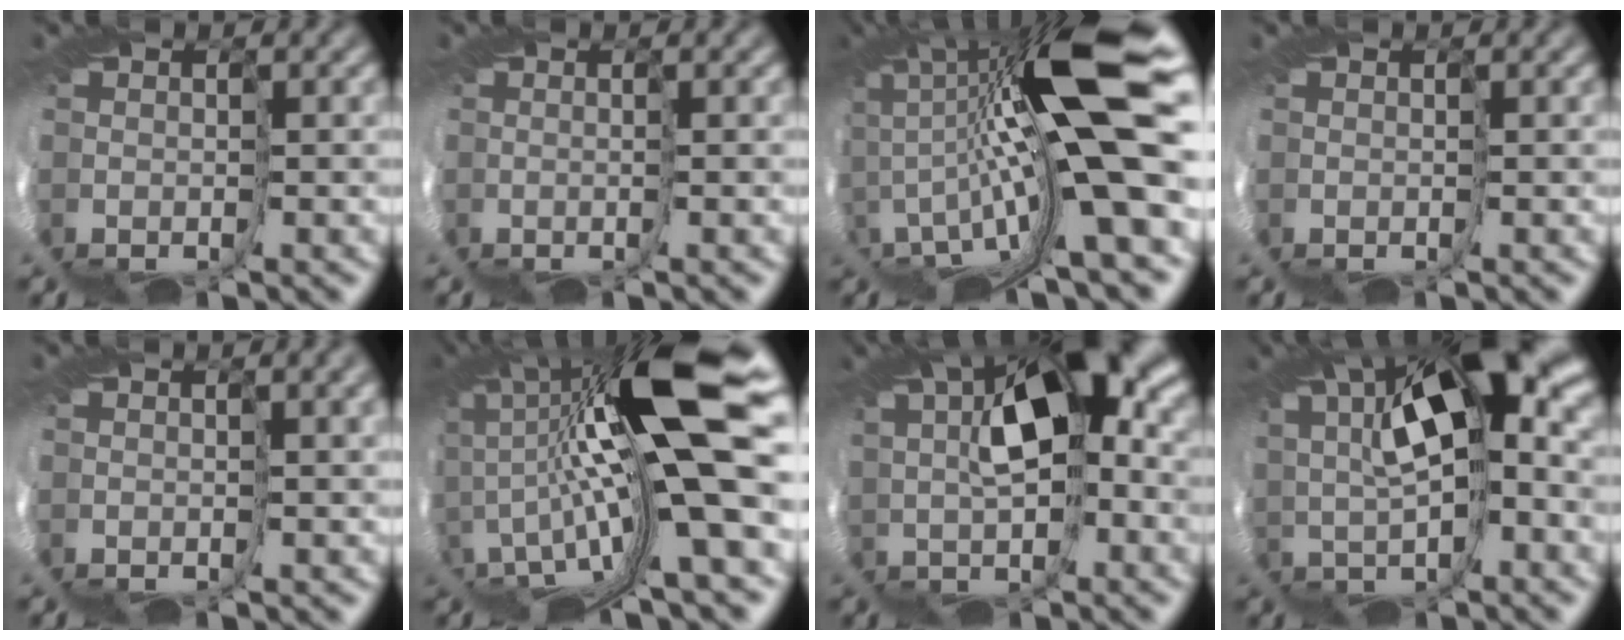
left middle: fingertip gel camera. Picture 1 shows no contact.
{"total": 0.9, "force": [0.3, -0.8, 0.0], "torque": [-0.004, -0.002, 0.010]}
{"total": 14.0, "force": [4.7, 0.7, 13.2], "torque": [-0.242, 0.005, 0.072]}
{"total": 0.0}
{"total": 3.5, "force": [2.0, 0.4, 2.9], "torque": [-0.057, -0.006, 0.049]}
{"total": 14.6, "force": [5.7, 0.9, 13.4], "torque": [-0.243, 0.004, 0.095]}
{"total": 7.1, "force": [4.2, 0.4, 5.7], "torque": [-0.104, 0.025, 0.059]}
{"total": 8.4, "force": [5.5, -0.6, 6.3], "torque": [-0.111, 0.022, 0.082]}